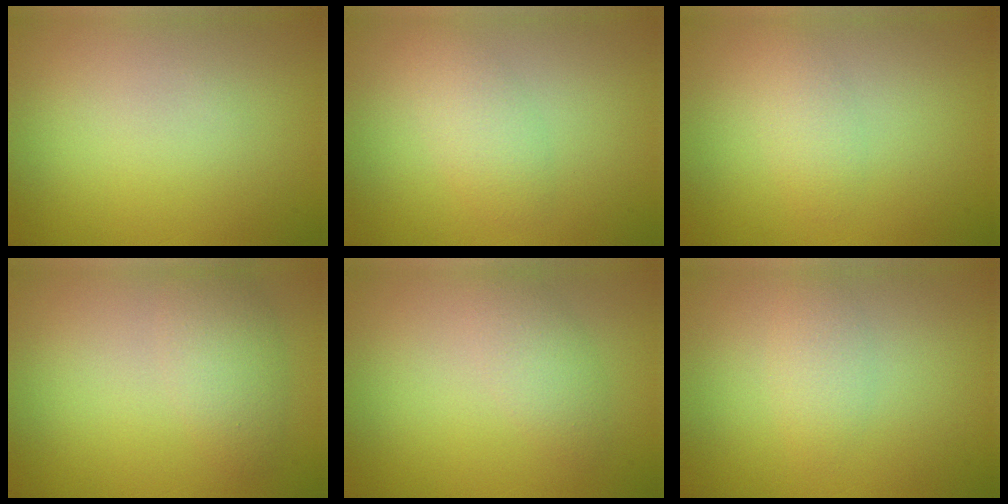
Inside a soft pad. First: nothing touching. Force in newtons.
{"total": 2.5, "press": 2.5, "slide": 0.0}
{"total": 1.9, "press": 1.9, "slide": 0.1}
{"total": 2.6, "press": 2.6, "slide": 0.1}
{"total": 2.1, "press": 2.1, "slide": 0.1}
{"total": 1.7, "press": 1.7, "slide": 0.1}